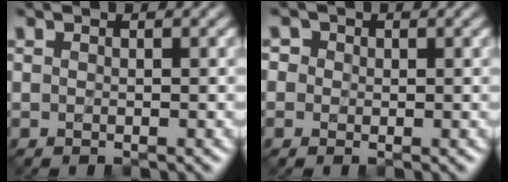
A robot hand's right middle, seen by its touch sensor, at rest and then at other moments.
{"total": 2.0, "force": [0.8, 1.7, 0.7], "torque": [-0.004, 0.009, -0.005]}